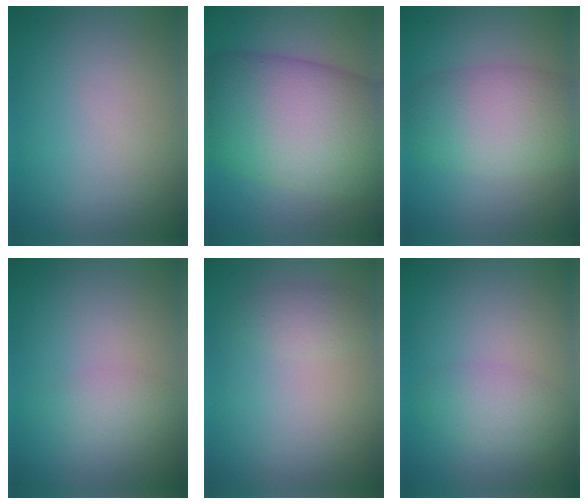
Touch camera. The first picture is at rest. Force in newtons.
{"total": 13.9, "press": 13.9, "slide": 0.7}
{"total": 6.3, "press": 6.3, "slide": 0.3}
{"total": 1.3, "press": 1.3, "slide": 0.0}
{"total": 1.6, "press": 1.6, "slide": 0.1}
{"total": 2.2, "press": 2.2, "slide": 0.1}